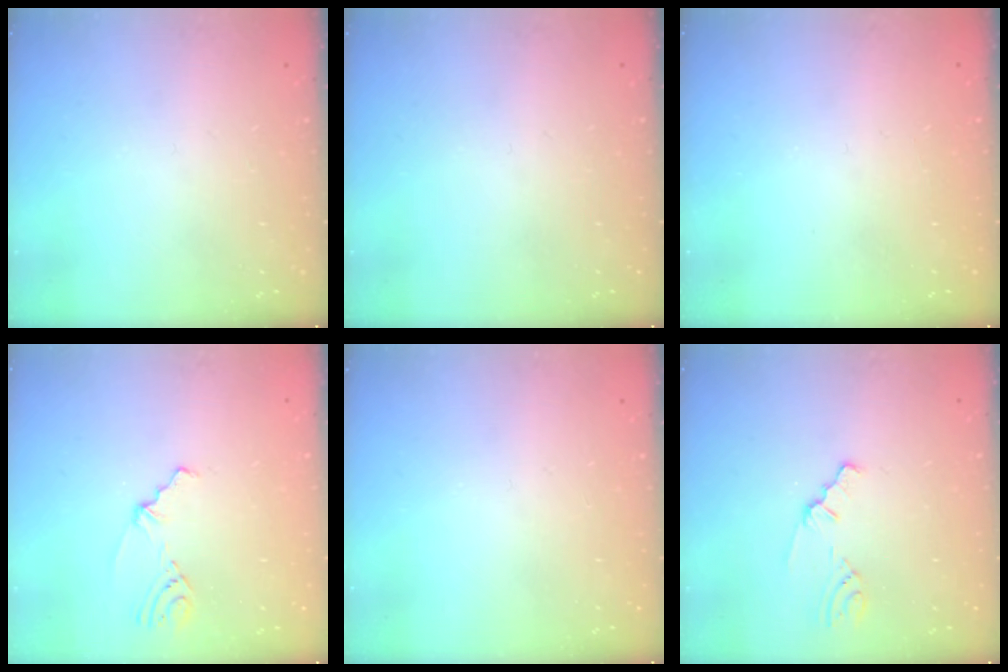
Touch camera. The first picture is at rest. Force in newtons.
{"total": 0.0}
{"total": 0.0}
{"total": 2.5, "press": 1.9, "slide": 1.5}
{"total": 0.0}
{"total": 1.8, "press": 1.7, "slide": 0.3}